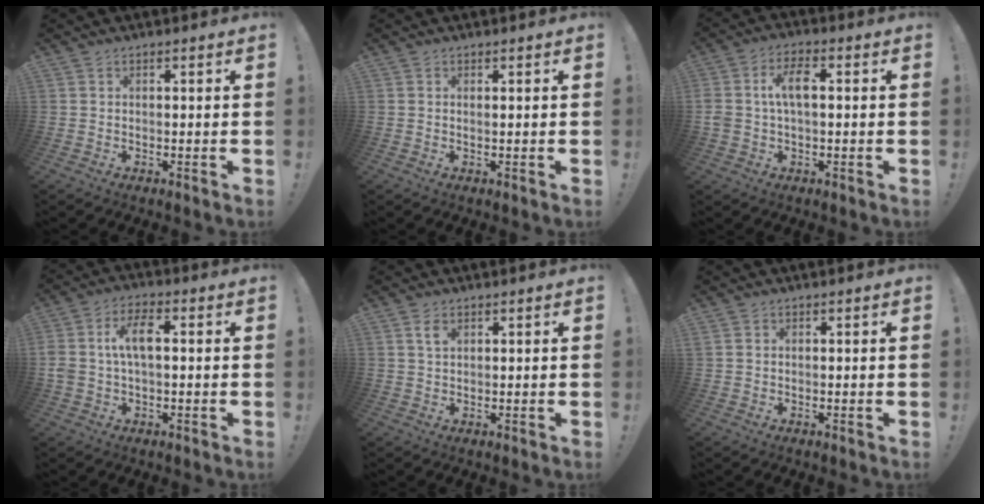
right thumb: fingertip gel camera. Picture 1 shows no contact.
{"total": 0.7, "force": [0.6, -0.2, 0.4], "torque": [0.008, -0.006, 0.008]}
{"total": 7.4, "force": [0.7, 3.8, 6.3], "torque": [-0.116, 0.014, 0.011]}
{"total": 8.1, "force": [0.8, 4.1, 7.0], "torque": [-0.127, 0.012, 0.013]}
{"total": 2.8, "force": [1.5, 1.4, 1.9], "torque": [-0.032, -0.002, 0.025]}
{"total": 0.7, "force": [0.2, 0.7, 0.2], "torque": [-0.008, 0.006, 0.005]}